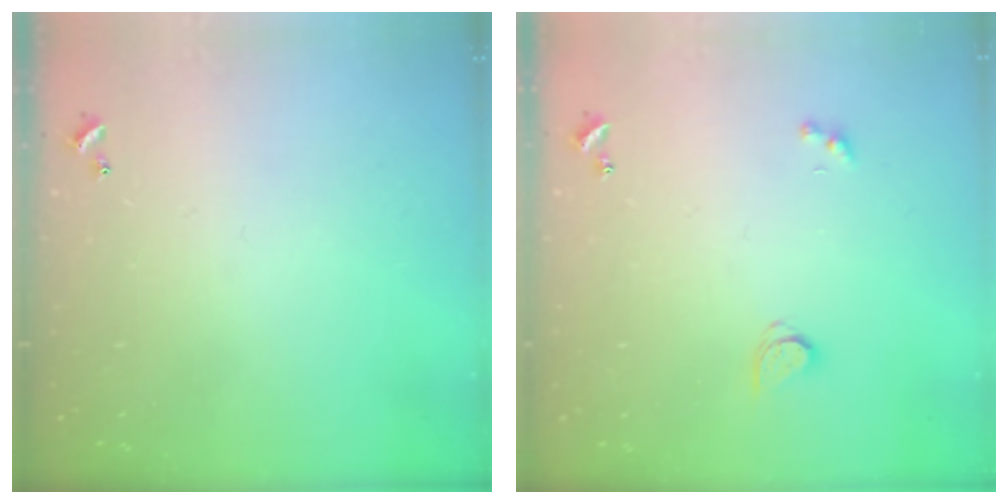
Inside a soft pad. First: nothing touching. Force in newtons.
{"total": 2.6, "press": 2.6, "slide": 0.3}